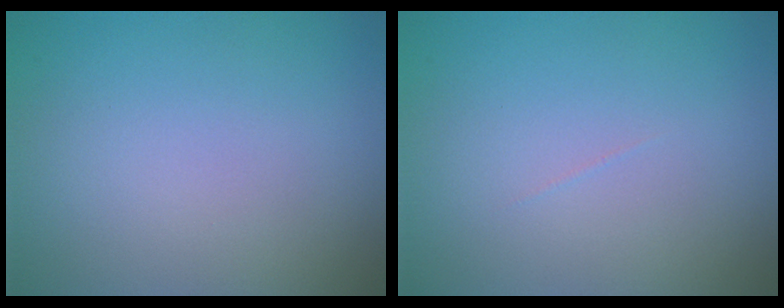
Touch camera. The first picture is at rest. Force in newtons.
{"total": 0.0}